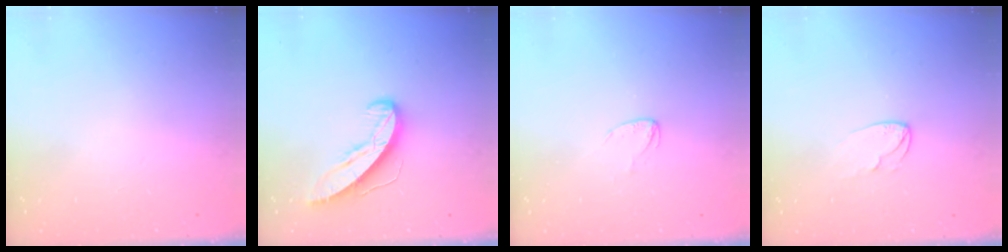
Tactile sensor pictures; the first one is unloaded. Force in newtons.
{"total": 9.1, "press": 9.0, "slide": 0.6}
{"total": 3.3, "press": 3.3, "slide": 0.3}
{"total": 6.0, "press": 6.0, "slide": 0.4}